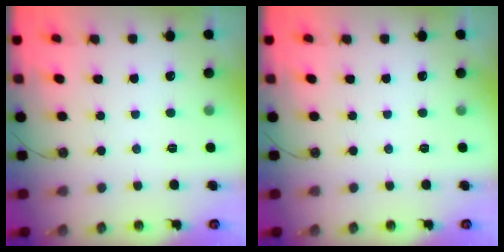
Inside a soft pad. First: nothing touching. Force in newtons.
{"total": 0.0}